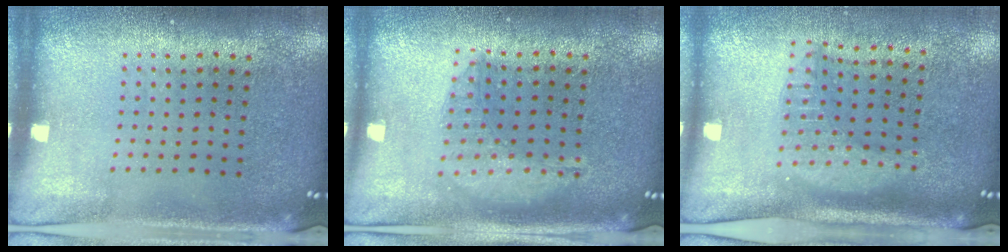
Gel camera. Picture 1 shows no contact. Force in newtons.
{"total": 1.5, "press": 1.5, "slide": 0.5}
{"total": 1.9, "press": 1.5, "slide": 1.1}